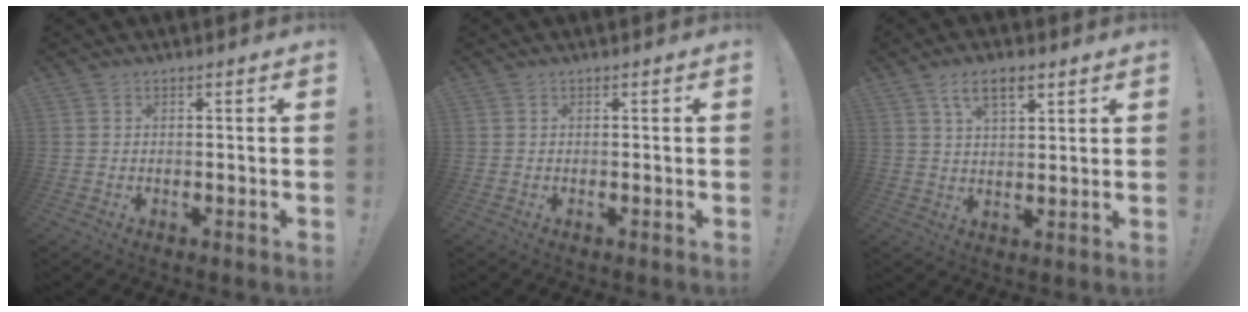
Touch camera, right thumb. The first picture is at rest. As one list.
[{"total": 0.0}, {"total": 7.4, "force": [4.1, 3.2, 5.3], "torque": [-0.084, -0.008, 0.072]}]